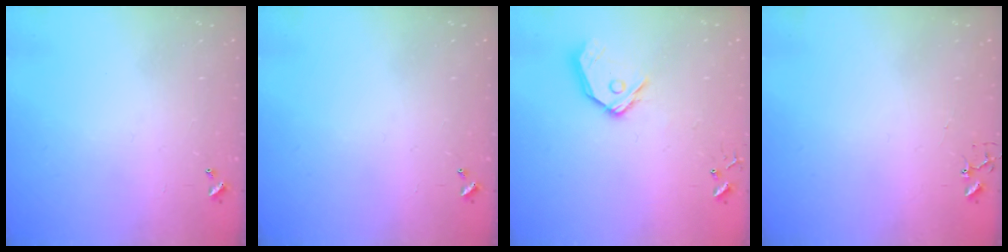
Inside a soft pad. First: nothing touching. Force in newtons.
{"total": 0.0}
{"total": 12.7, "press": 12.5, "slide": 2.0}
{"total": 3.9, "press": 3.8, "slide": 0.2}